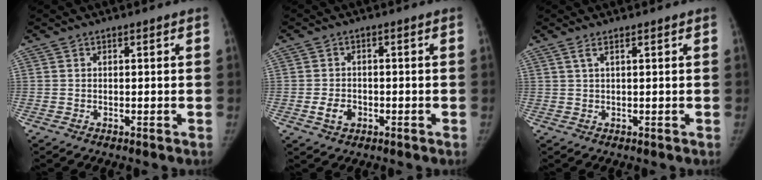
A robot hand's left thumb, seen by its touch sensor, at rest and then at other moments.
{"total": 3.7, "force": [-1.4, 2.8, 2.1], "torque": [-0.031, 0.009, -0.021]}
{"total": 1.2, "force": [0.7, 0.2, 1.0], "torque": [-0.030, 0.010, 0.016]}